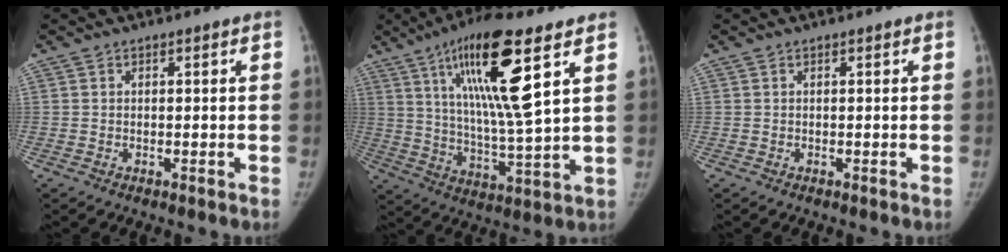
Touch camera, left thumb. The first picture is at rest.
{"total": 18.9, "force": [8.5, 3.1, 16.6], "torque": [-0.293, -0.042, 0.149]}
{"total": 0.0}